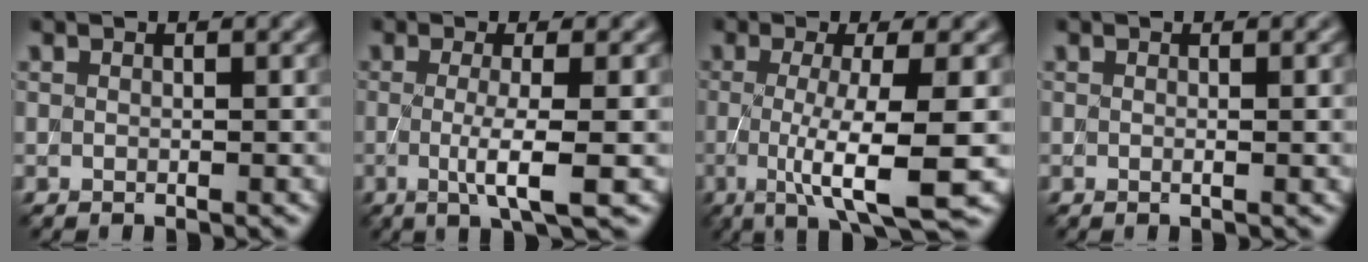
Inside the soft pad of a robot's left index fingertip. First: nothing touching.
{"total": 4.6, "force": [-0.6, 0.9, 4.4], "torque": [-0.076, -0.011, -0.012]}
{"total": 8.2, "force": [-1.3, 1.7, 7.9], "torque": [-0.124, -0.015, -0.022]}
{"total": 1.4, "force": [0.1, 0.5, 1.3], "torque": [-0.015, 0.001, -0.005]}